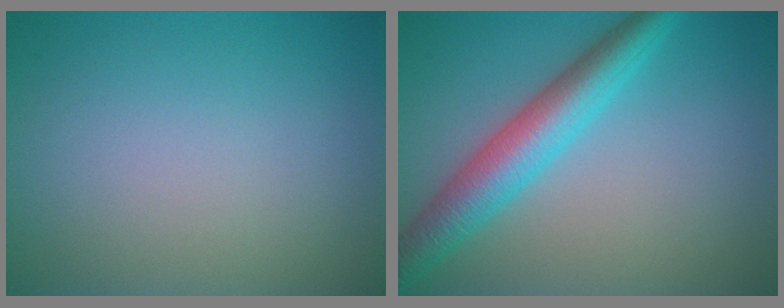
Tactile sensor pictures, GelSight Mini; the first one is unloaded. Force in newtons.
{"total": 5.8, "press": 5.8, "slide": 0.1}